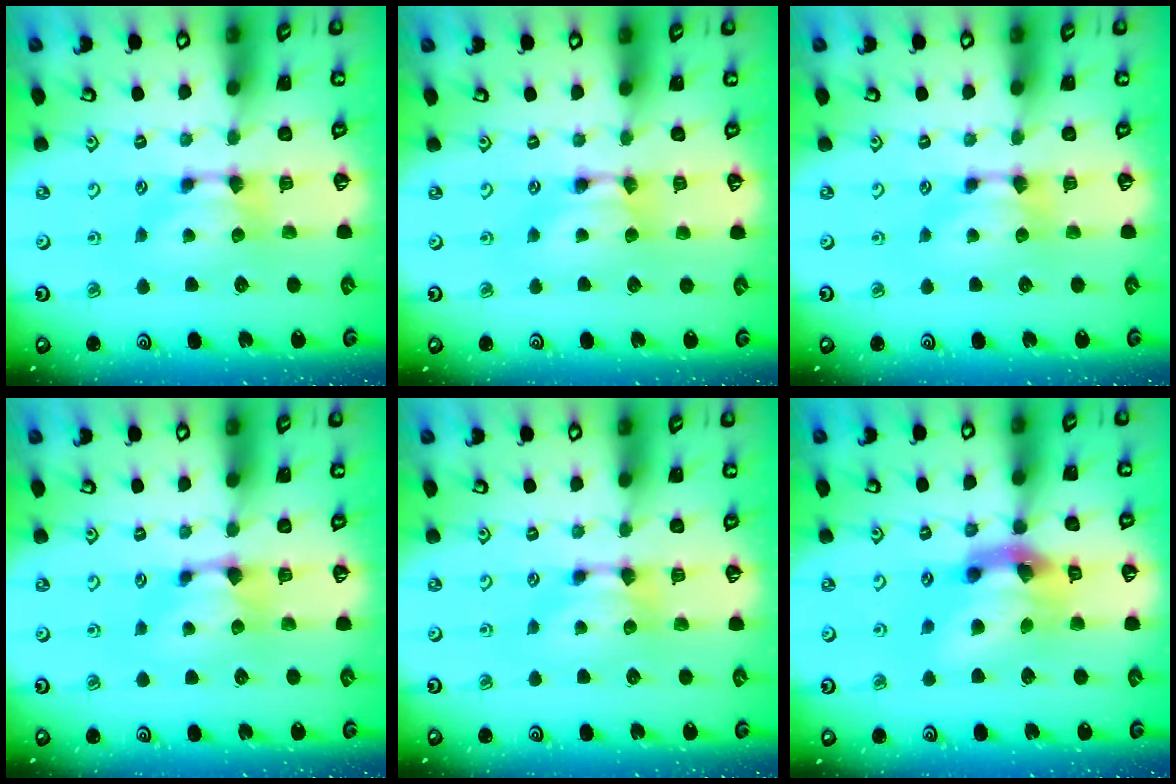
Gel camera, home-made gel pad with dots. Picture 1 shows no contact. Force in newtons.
{"total": 1.6, "press": 1.6, "slide": 0.1}
{"total": 0.0}
{"total": 1.0, "press": 0.7, "slide": 0.6}
{"total": 0.0}
{"total": 7.7, "press": 7.3, "slide": 2.4}